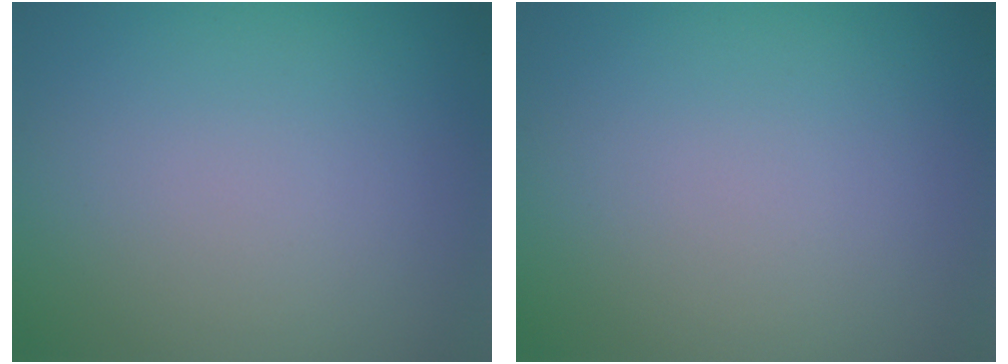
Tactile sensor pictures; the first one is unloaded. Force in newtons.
{"total": 0.0}